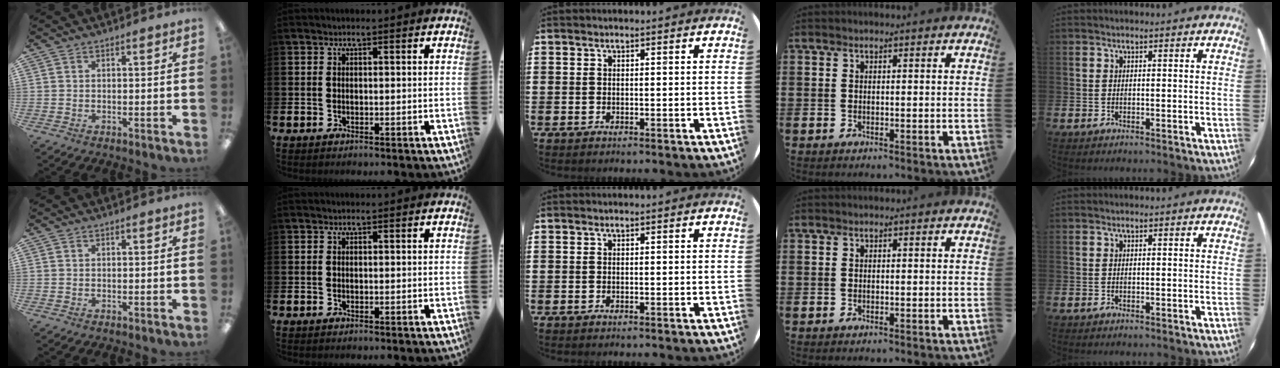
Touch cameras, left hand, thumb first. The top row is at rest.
{}